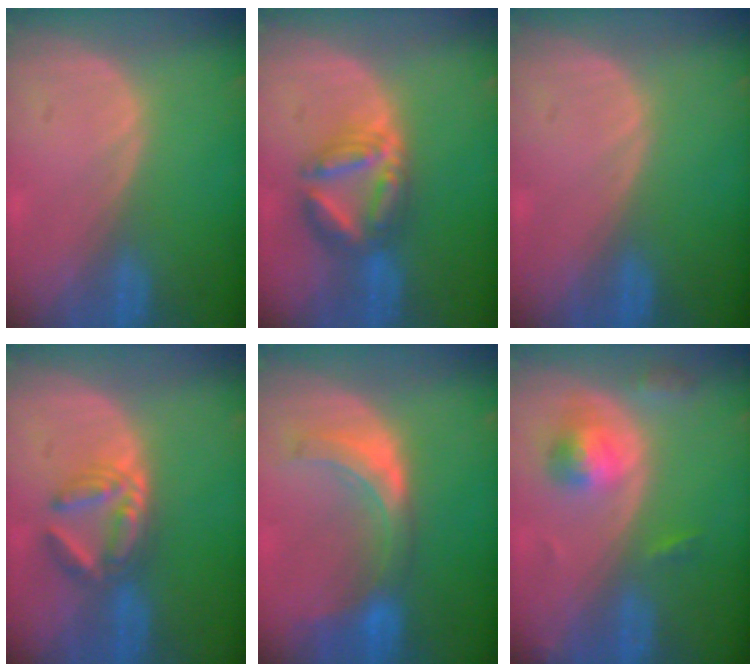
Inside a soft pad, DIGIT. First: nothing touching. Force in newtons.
{"total": 6.9, "press": 6.8, "slide": 0.4}
{"total": 0.0}
{"total": 6.2, "press": 5.6, "slide": 2.6}
{"total": 7.6, "press": 6.8, "slide": 3.3}
{"total": 5.3, "press": 4.9, "slide": 2.2}